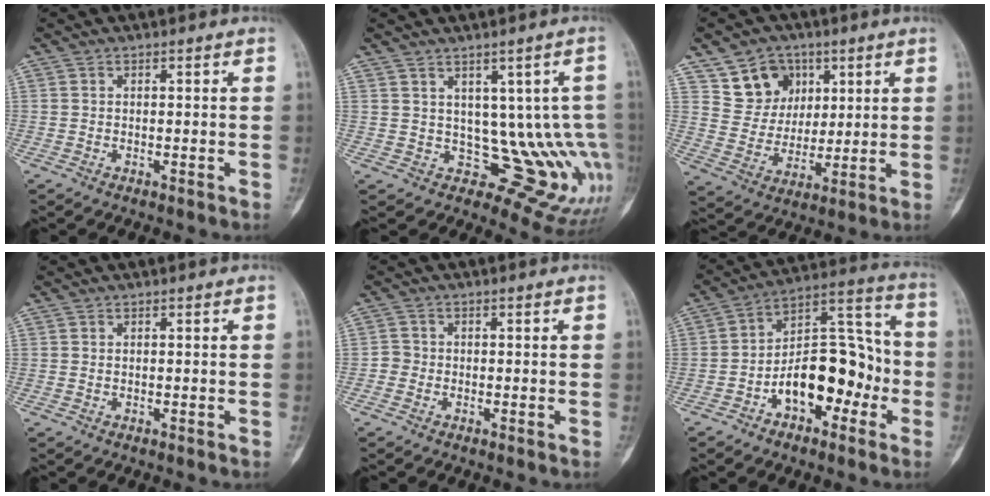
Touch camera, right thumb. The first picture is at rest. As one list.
[{"total": 11.4, "force": [0.7, 6.9, 9.0], "torque": [-0.067, -0.016, 0.030]}, {"total": 11.2, "force": [5.7, 9.0, 3.5], "torque": [-0.019, -0.028, 0.110]}, {"total": 0.0}, {"total": 1.8, "force": [-0.6, 1.6, 0.4], "torque": [0.001, 0.007, -0.019]}, {"total": 16.1, "force": [-5.0, 9.4, 12.0], "torque": [-0.154, 0.061, -0.082]}]